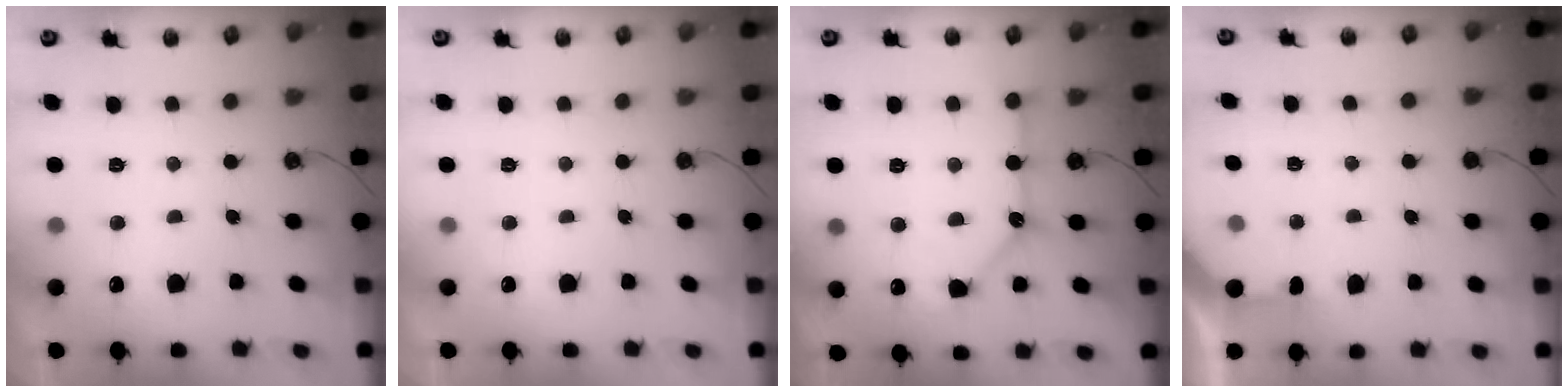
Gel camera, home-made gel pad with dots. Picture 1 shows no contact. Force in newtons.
{"total": 0.0}
{"total": 12.9, "press": 12.9, "slide": 1.3}
{"total": 2.7, "press": 2.7, "slide": 0.4}